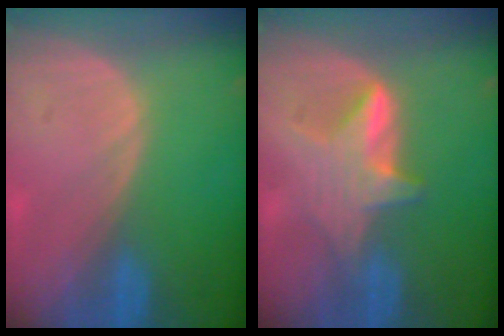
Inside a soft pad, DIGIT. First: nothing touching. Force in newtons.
{"total": 6.1, "press": 5.7, "slide": 2.2}